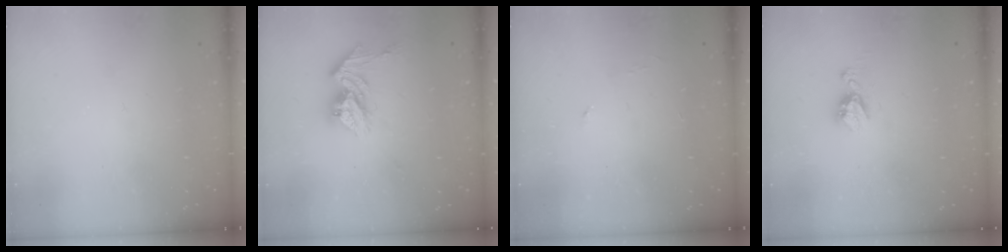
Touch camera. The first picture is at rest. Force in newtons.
{"total": 11.2, "press": 11.2, "slide": 0.9}
{"total": 3.1, "press": 3.1, "slide": 0.5}
{"total": 5.0, "press": 4.9, "slide": 0.6}